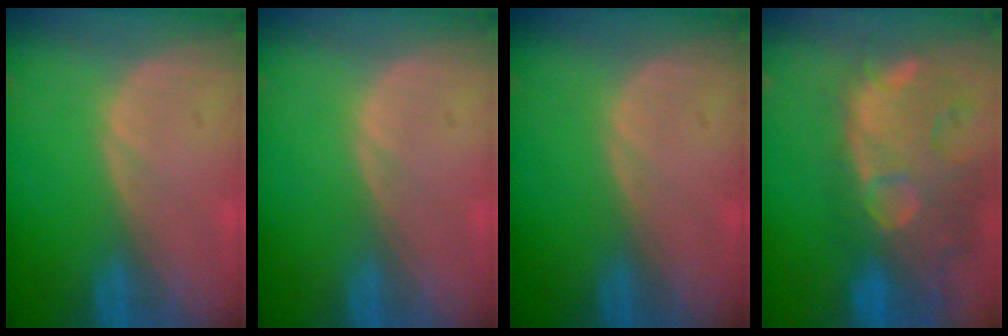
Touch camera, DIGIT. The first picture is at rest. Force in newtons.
{"total": 0.0}
{"total": 0.0}
{"total": 14.4, "press": 11.8, "slide": 8.3}